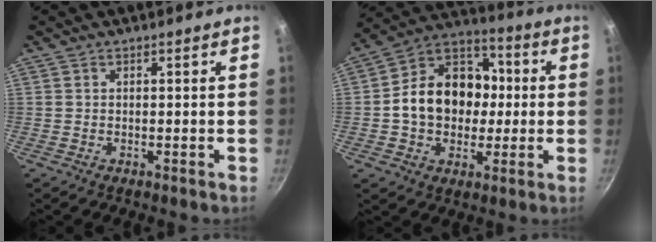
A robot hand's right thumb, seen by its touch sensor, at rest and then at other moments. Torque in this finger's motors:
{"motor_torque": [0.21, 0.21, 0.61, -0.49, 0.24]}